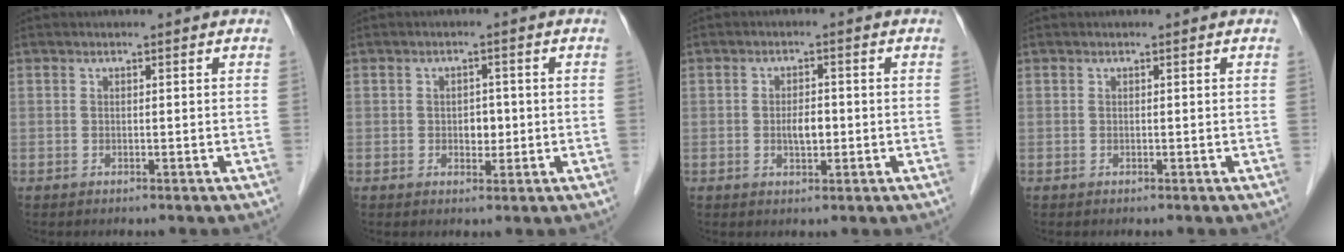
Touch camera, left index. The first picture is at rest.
{"total": 2.5, "force": [-0.2, 1.7, 1.8], "torque": [-0.023, 0.003, 0.000]}
{"total": 2.9, "force": [-0.4, 1.3, 2.6], "torque": [-0.047, 0.002, -0.004]}
{"total": 0.0}